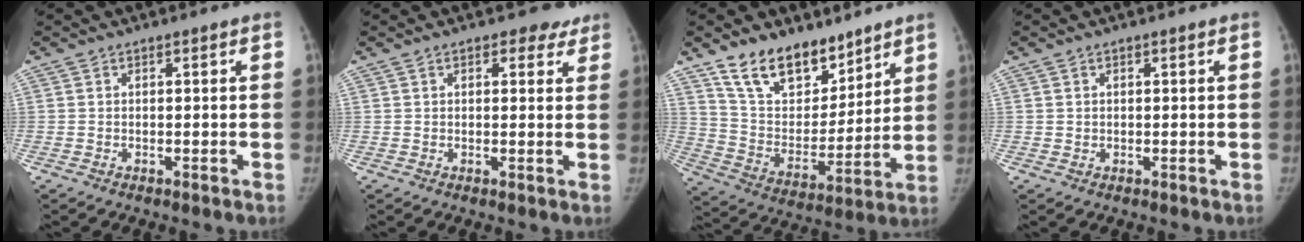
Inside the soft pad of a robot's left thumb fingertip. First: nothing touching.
{"total": 4.2, "force": [2.8, 2.3, 2.3], "torque": [-0.004, -0.009, 0.032]}
{"total": 16.6, "force": [12.1, 8.8, 7.3], "torque": [-0.075, -0.071, 0.222]}
{"total": 0.5, "force": [0.3, 0.4, 0.1], "torque": [0.004, 0.000, 0.003]}